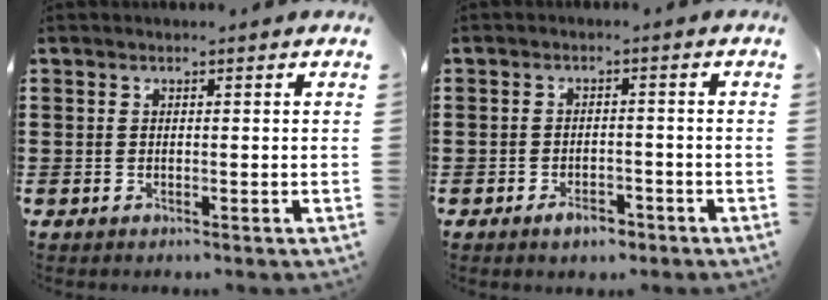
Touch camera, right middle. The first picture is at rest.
{"total": 3.0, "force": [-2.3, 1.3, 1.3], "torque": [-0.023, 0.004, -0.045]}